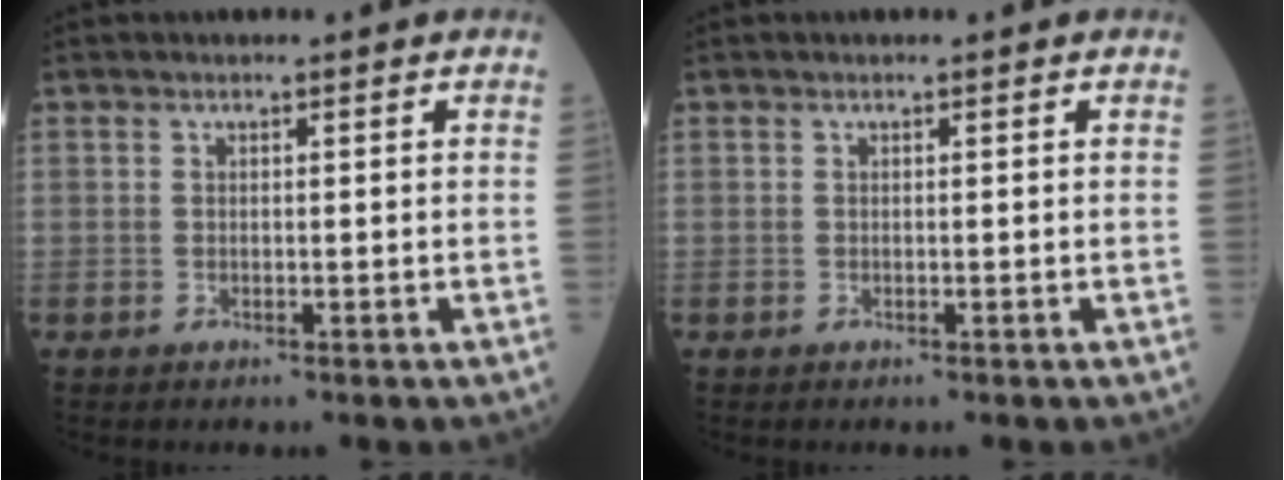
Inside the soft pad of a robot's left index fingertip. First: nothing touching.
{"total": 0.0}